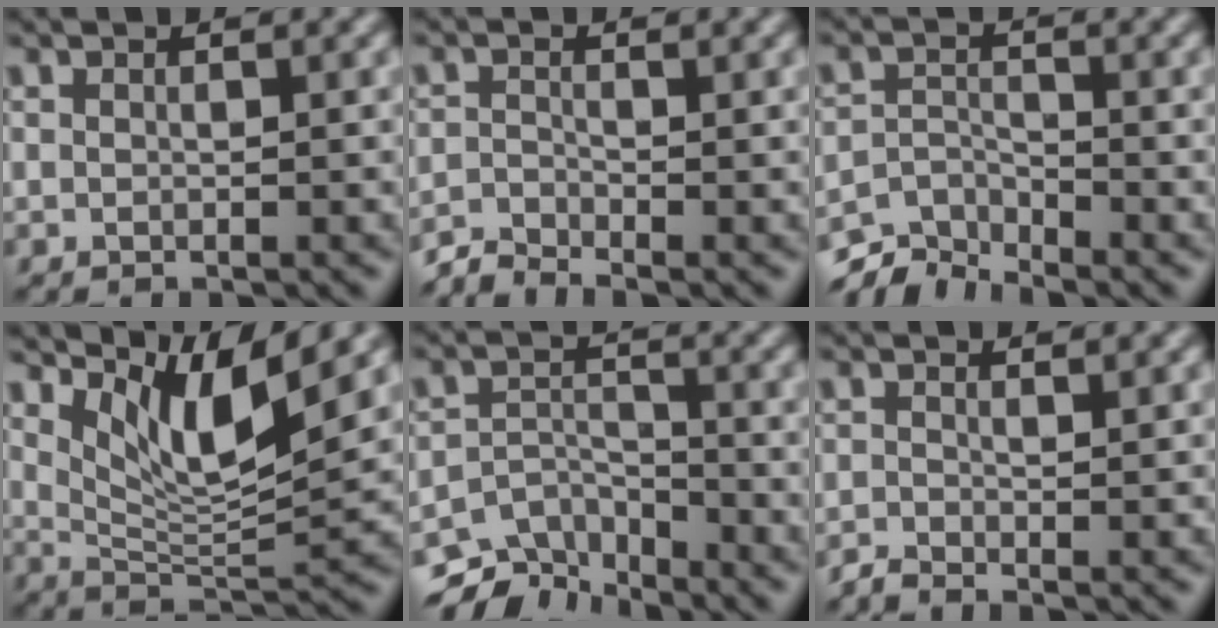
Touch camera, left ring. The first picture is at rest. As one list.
[{"total": 2.0, "force": [-2.0, 0.1, 0.4], "torque": [-0.010, -0.004, -0.051]}, {"total": 4.0, "force": [-3.8, 1.1, 0.9], "torque": [-0.014, -0.004, -0.080]}, {"total": 6.5, "force": [4.0, 1.5, 4.8], "torque": [-0.088, -0.010, 0.075]}, {"total": 6.2, "force": [-5.4, 2.4, 1.6], "torque": [-0.021, -0.016, -0.093]}, {"total": 1.2, "force": [-1.0, 0.1, 0.6], "torque": [-0.012, -0.006, -0.026]}]